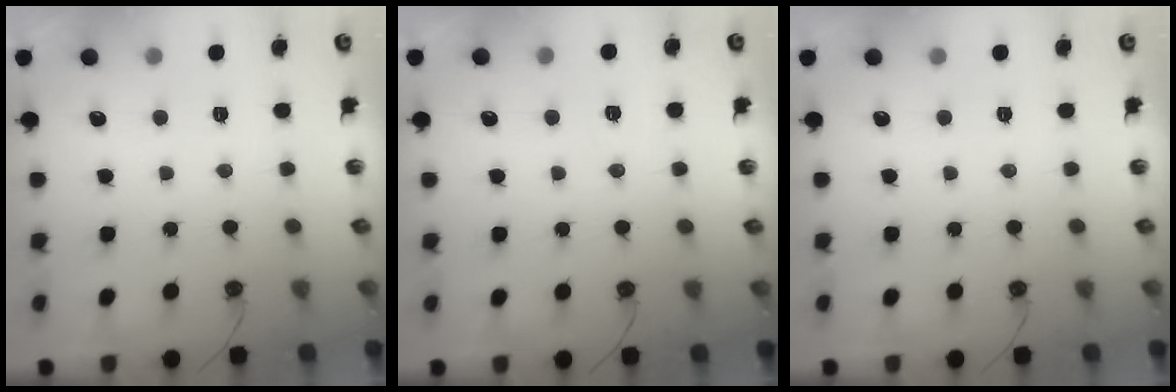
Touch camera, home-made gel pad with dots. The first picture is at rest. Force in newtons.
{"total": 4.8, "press": 2.0, "slide": 4.3}
{"total": 0.0}